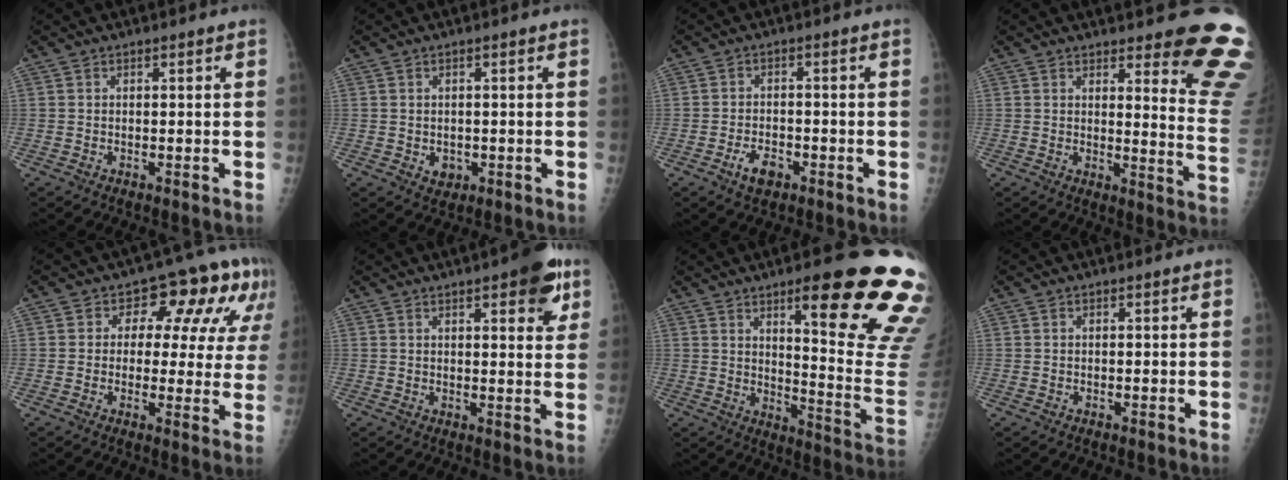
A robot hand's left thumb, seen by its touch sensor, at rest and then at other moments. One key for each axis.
{"total": 2.5, "fx": -0.5, "fy": 2.1, "fz": 1.2, "tx": -0.008, "ty": 0.000, "tz": 0.002}
{"total": 4.3, "fx": -2.3, "fy": 2.5, "fz": 2.6, "tx": -0.040, "ty": 0.012, "tz": -0.040}
{"total": 13.5, "fx": 10.5, "fy": 2.4, "fz": 8.1, "tx": -0.063, "ty": -0.101, "tz": 0.111}
{"total": 12.8, "fx": 5.3, "fy": 7.7, "fz": 8.7, "tx": -0.049, "ty": 0.003, "tz": 0.056}
{"total": 8.9, "fx": 4.6, "fy": 3.0, "fz": 7.0, "tx": -0.063, "ty": -0.014, "tz": 0.051}
{"total": 24.2, "fx": 13.0, "fy": 4.4, "fz": 20.0, "tx": -0.203, "ty": -0.063, "tz": 0.186}
{"total": 0.0}